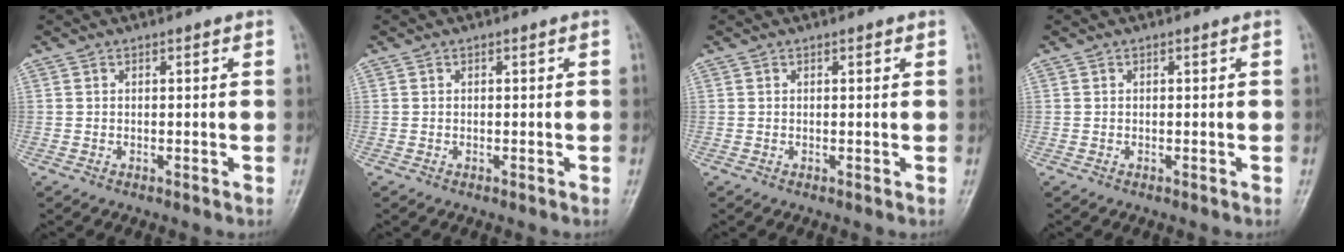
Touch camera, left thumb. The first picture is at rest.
{"total": 0.0}
{"total": 0.7, "force": [0.4, 0.3, 0.5], "torque": [-0.007, -0.001, 0.004]}
{"total": 0.0}